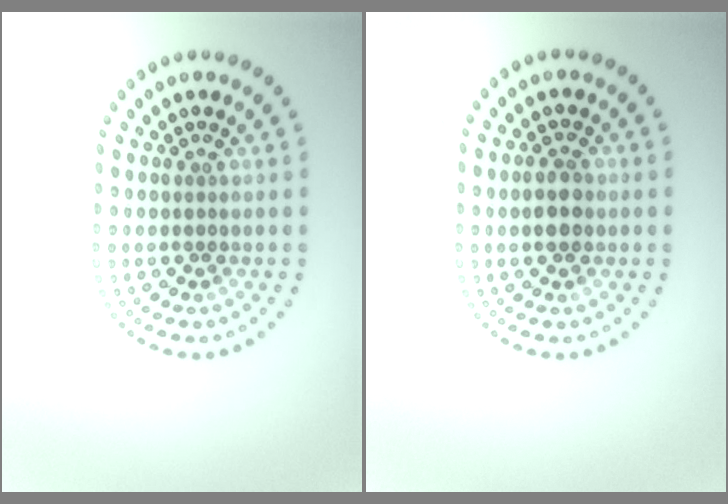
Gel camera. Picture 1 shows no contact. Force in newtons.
{"total": 2.2, "press": 2.2, "slide": 0.1}